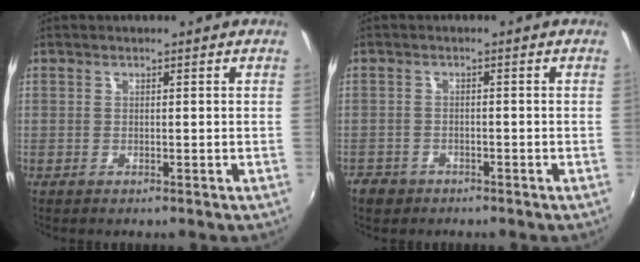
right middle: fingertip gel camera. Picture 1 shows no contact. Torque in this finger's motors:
{"motor_torque": [0.41, -0.36, 0.00, 0.01]}